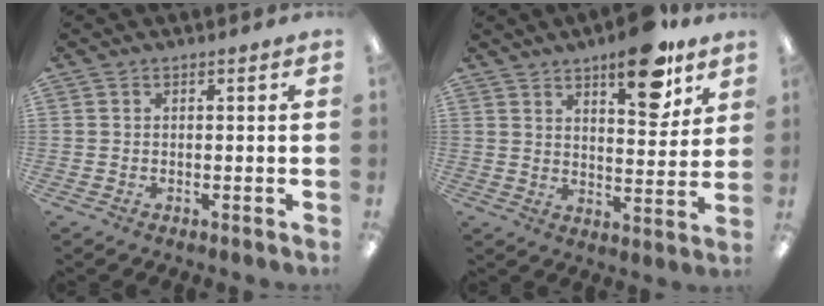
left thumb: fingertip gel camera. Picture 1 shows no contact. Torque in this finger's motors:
{"motor_torque": [1.74, 1.41, 1.01, -0.98, 0.08]}